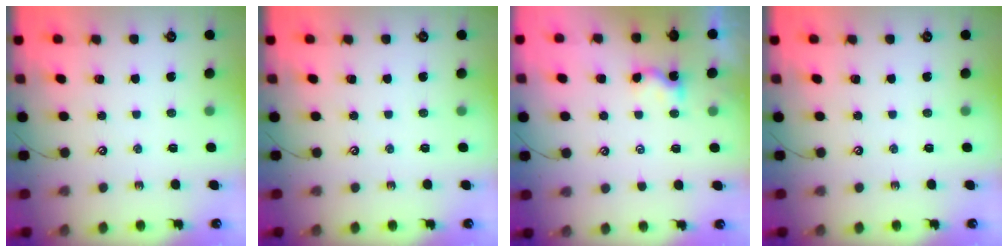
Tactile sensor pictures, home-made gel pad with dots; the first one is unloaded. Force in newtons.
{"total": 0.0}
{"total": 2.4, "press": 2.4, "slide": 0.1}
{"total": 0.0}